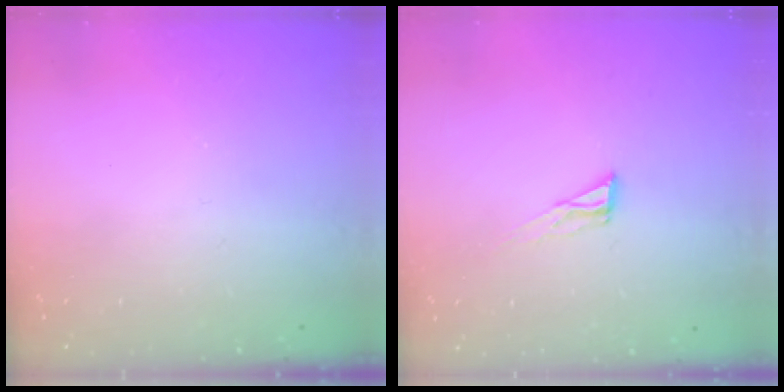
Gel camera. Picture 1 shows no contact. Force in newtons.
{"total": 6.5, "press": 6.5, "slide": 0.4}